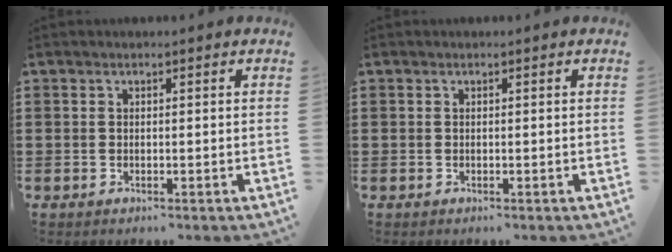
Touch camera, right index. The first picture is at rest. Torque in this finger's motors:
{"motor_torque": [0.42, 0.77, 0.00, 0.01]}